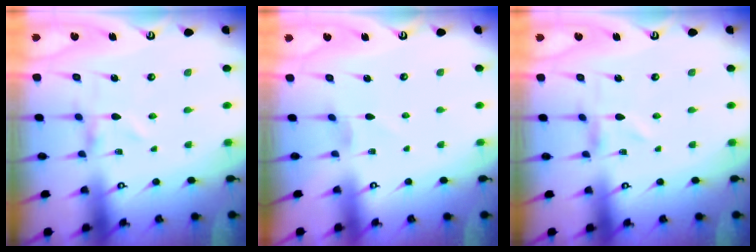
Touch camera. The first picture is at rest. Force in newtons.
{"total": 0.0}
{"total": 0.0}